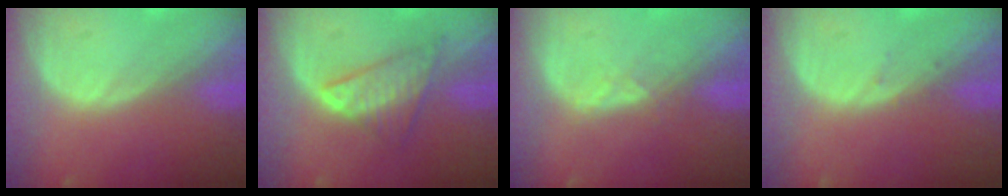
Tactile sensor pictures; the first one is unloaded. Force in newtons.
{"total": 5.8, "press": 5.8, "slide": 0.5}
{"total": 2.0, "press": 1.9, "slide": 0.7}
{"total": 0.7, "press": 0.4, "slide": 0.5}